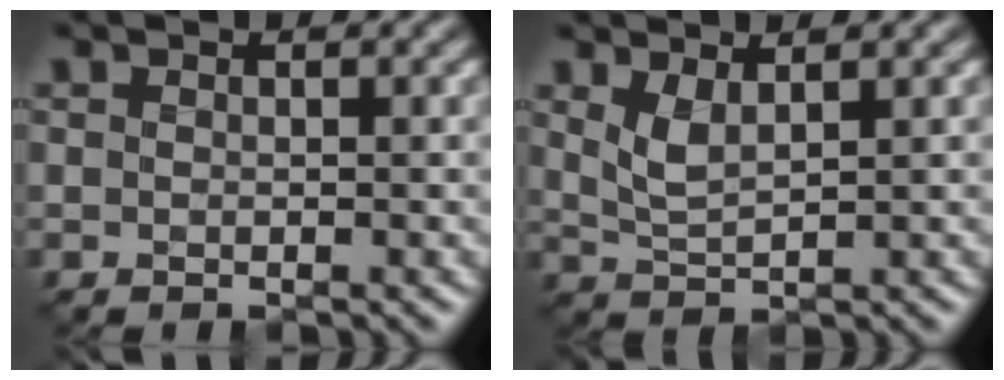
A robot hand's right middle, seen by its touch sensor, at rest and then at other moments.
{"total": 2.0, "force": [0.9, 0.6, 1.7], "torque": [-0.042, -0.007, 0.020]}